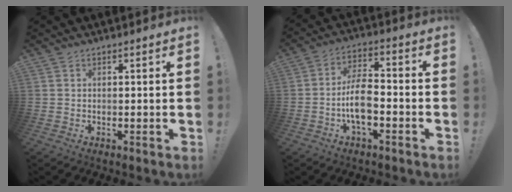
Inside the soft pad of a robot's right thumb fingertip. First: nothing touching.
{"total": 10.6, "force": [-3.7, 5.2, 8.5], "torque": [-0.174, 0.018, -0.065]}